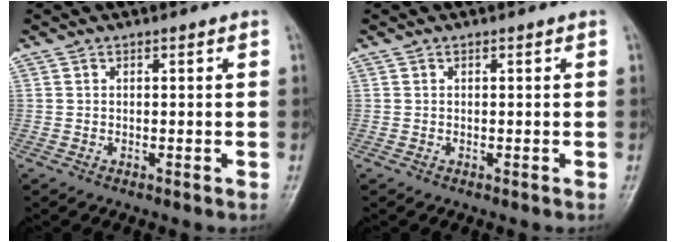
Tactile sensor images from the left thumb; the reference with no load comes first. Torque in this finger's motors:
{"motor_torque": [0.00, 0.00, -0.04, -0.04, 0.00]}